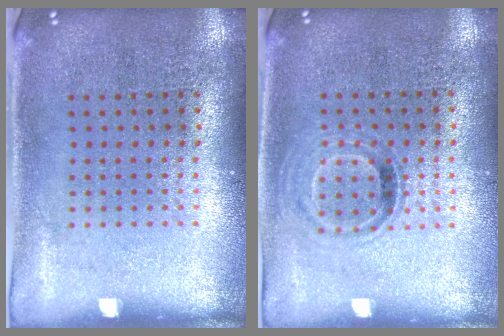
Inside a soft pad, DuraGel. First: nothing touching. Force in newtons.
{"total": 0.8, "press": 0.7, "slide": 0.4}